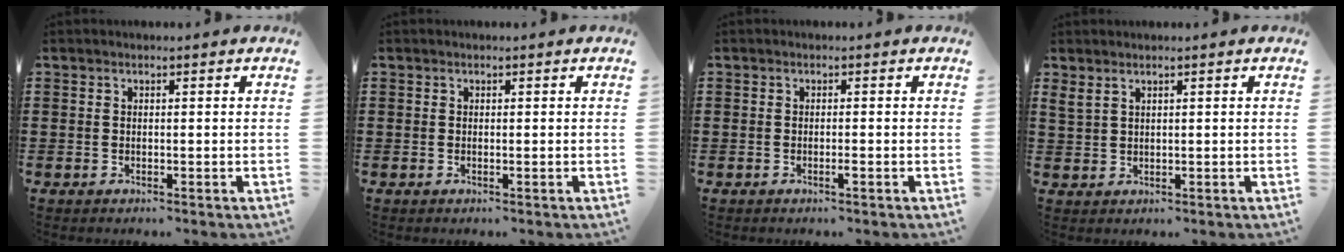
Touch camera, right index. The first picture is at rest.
{"total": 0.0}
{"total": 0.9, "force": [-0.5, 0.0, 0.7], "torque": [-0.014, -0.002, -0.009]}
{"total": 1.6, "force": [1.3, 0.5, 0.8], "torque": [-0.020, 0.003, 0.025]}